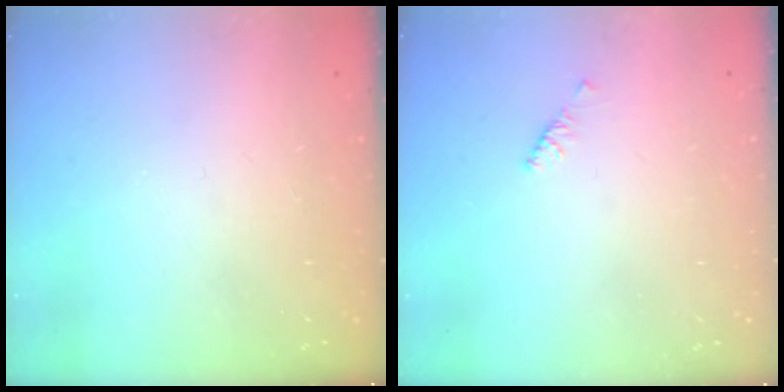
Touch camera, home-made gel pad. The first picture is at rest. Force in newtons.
{"total": 2.1, "press": 2.0, "slide": 0.6}